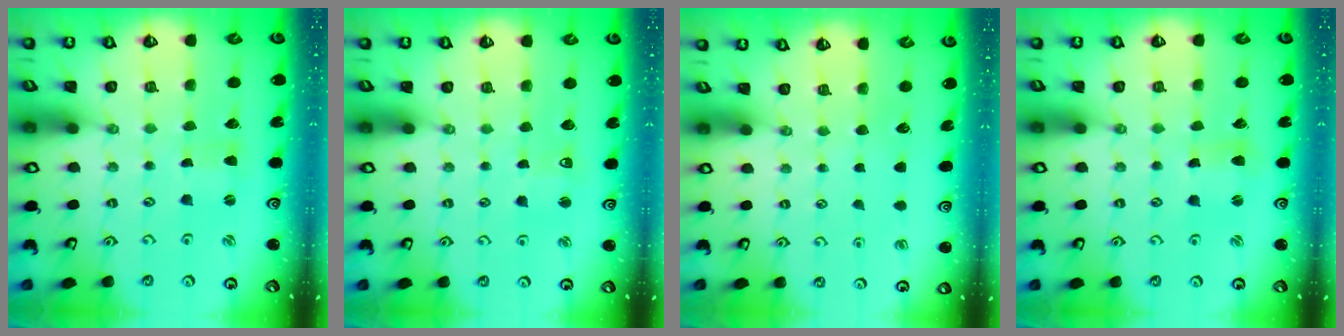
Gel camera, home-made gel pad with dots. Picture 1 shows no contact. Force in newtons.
{"total": 4.0, "press": 3.9, "slide": 0.6}
{"total": 0.0}
{"total": 2.5, "press": 2.5, "slide": 0.3}